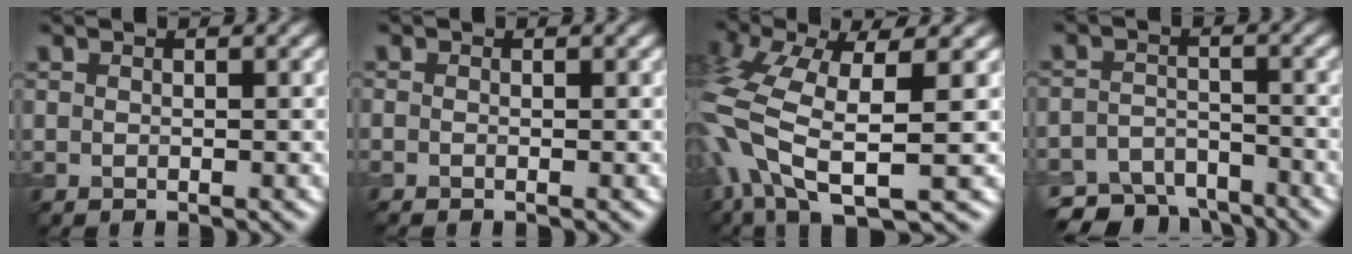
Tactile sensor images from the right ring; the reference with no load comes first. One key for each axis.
{"total": 0.6, "fx": -0.4, "fy": 0.2, "fz": 0.4, "tx": -0.008, "ty": -0.007, "tz": -0.007}
{"total": 11.6, "fx": -2.0, "fy": 4.7, "fz": 10.4, "tx": -0.246, "ty": -0.019, "tz": -0.034}
{"total": 6.2, "fx": -5.4, "fy": 2.6, "fz": 1.7, "tx": -0.028, "ty": -0.014, "tz": -0.096}